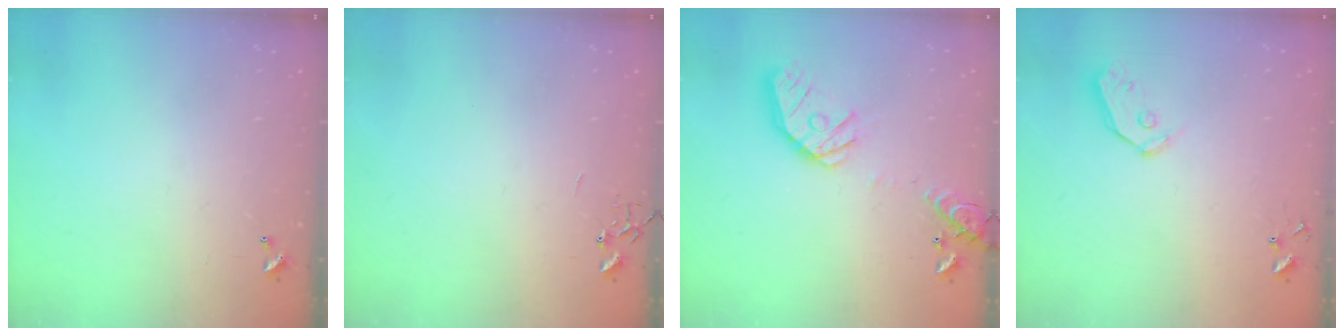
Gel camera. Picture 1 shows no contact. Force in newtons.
{"total": 0.0}
{"total": 16.9, "press": 16.7, "slide": 3.0}
{"total": 6.3, "press": 6.3, "slide": 0.7}